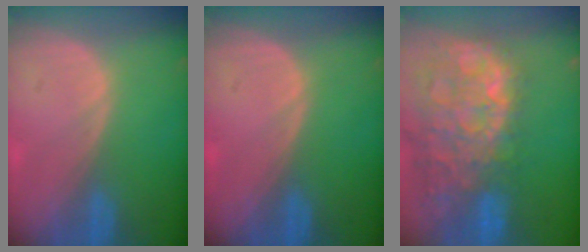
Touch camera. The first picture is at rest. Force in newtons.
{"total": 0.0}
{"total": 15.0, "press": 12.1, "slide": 8.8}